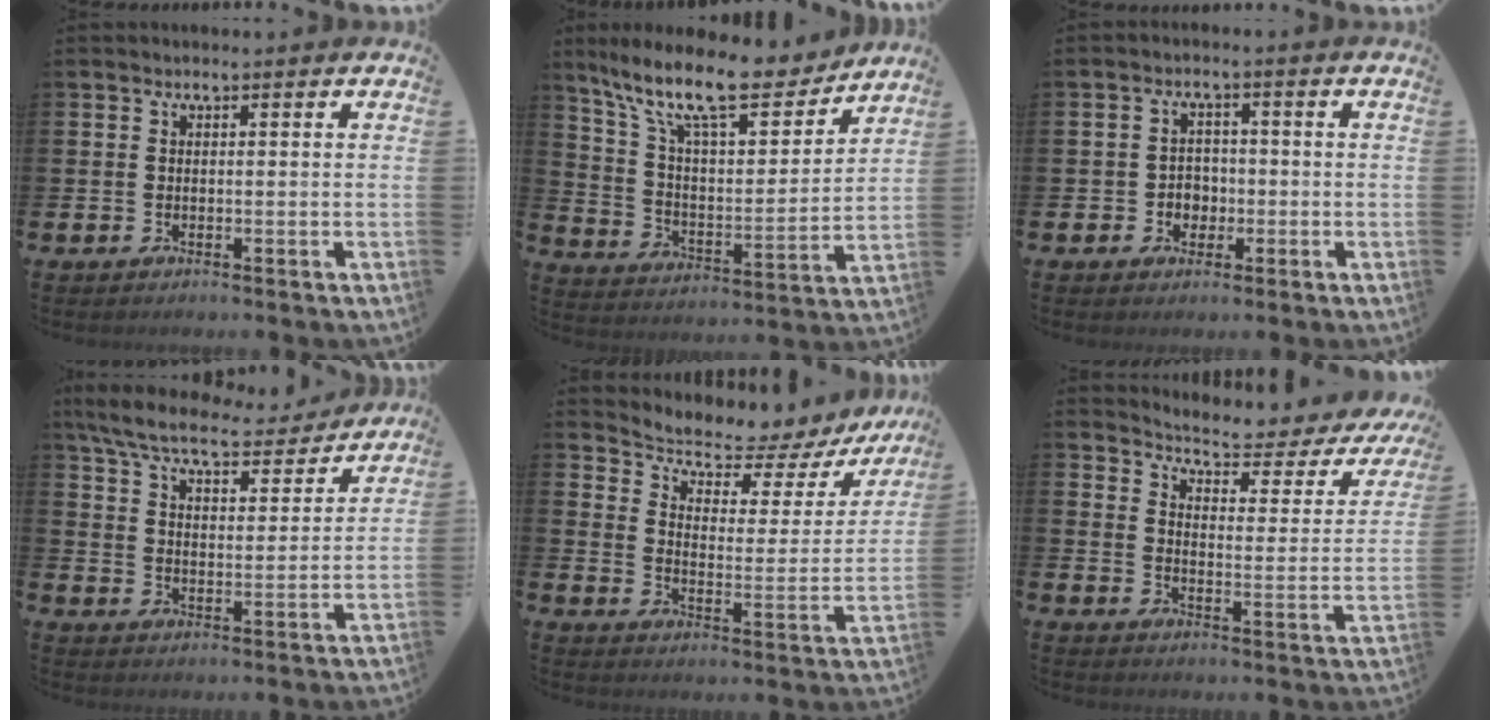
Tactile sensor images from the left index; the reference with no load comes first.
{"total": 13.9, "force": [11.3, 3.7, 7.2], "torque": [-0.169, -0.068, 0.194]}
{"total": 2.8, "force": [-0.8, 2.5, 0.9], "torque": [-0.017, 0.004, -0.022]}
{"total": 8.0, "force": [7.3, 1.3, 3.1], "torque": [-0.093, -0.044, 0.124]}
{"total": 5.3, "force": [5.0, 1.2, 1.4], "torque": [-0.048, -0.045, 0.074]}
{"total": 4.7, "force": [4.4, 0.7, 1.5], "torque": [-0.047, -0.042, 0.064]}